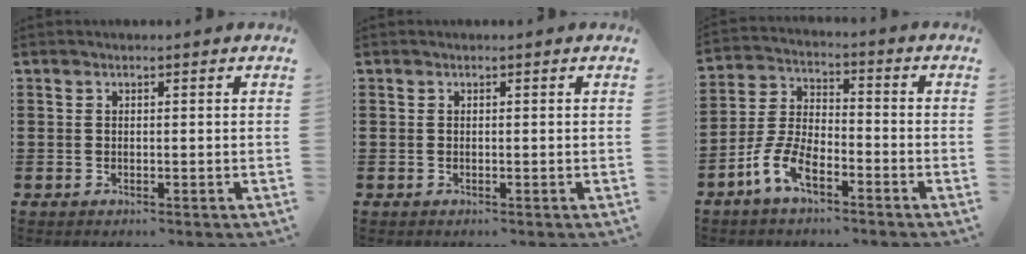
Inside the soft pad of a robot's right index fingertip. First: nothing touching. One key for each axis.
{"total": 0.0}
{"total": 6.8, "fx": -4.5, "fy": 2.7, "fz": 4.3, "tx": -0.122, "ty": -0.002, "tz": -0.094}